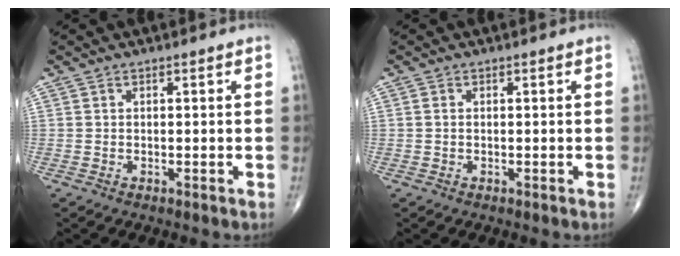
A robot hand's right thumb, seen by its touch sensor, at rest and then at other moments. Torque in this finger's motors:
{"motor_torque": [-0.39, 0.20, -0.01, -0.24, -0.01]}